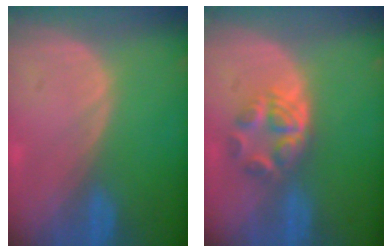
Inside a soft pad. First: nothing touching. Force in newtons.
{"total": 6.1, "press": 5.1, "slide": 3.4}